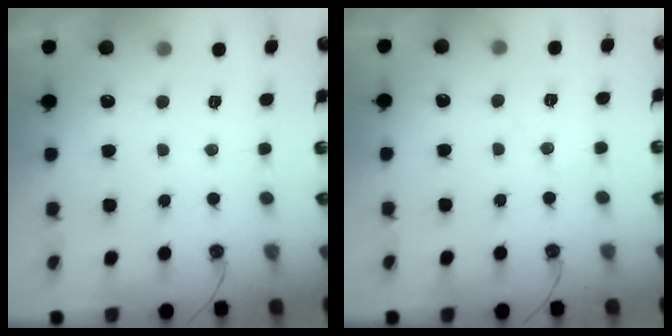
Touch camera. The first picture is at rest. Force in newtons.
{"total": 7.1, "press": 7.0, "slide": 0.9}